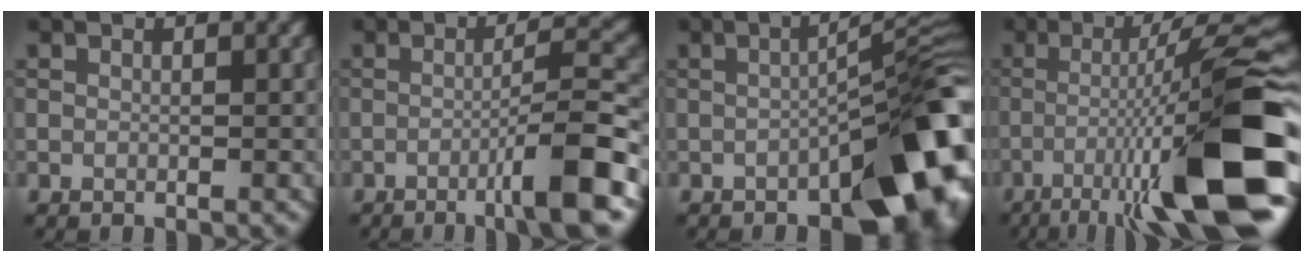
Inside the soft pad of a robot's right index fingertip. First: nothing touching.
{"total": 6.9, "force": [-2.7, 0.6, 6.3], "torque": [-0.086, 0.014, -0.056]}
{"total": 10.3, "force": [-4.7, 3.2, 8.6], "torque": [-0.096, 0.013, -0.073]}
{"total": 13.8, "force": [-5.3, 1.7, 12.6], "torque": [-0.184, 0.015, -0.081]}